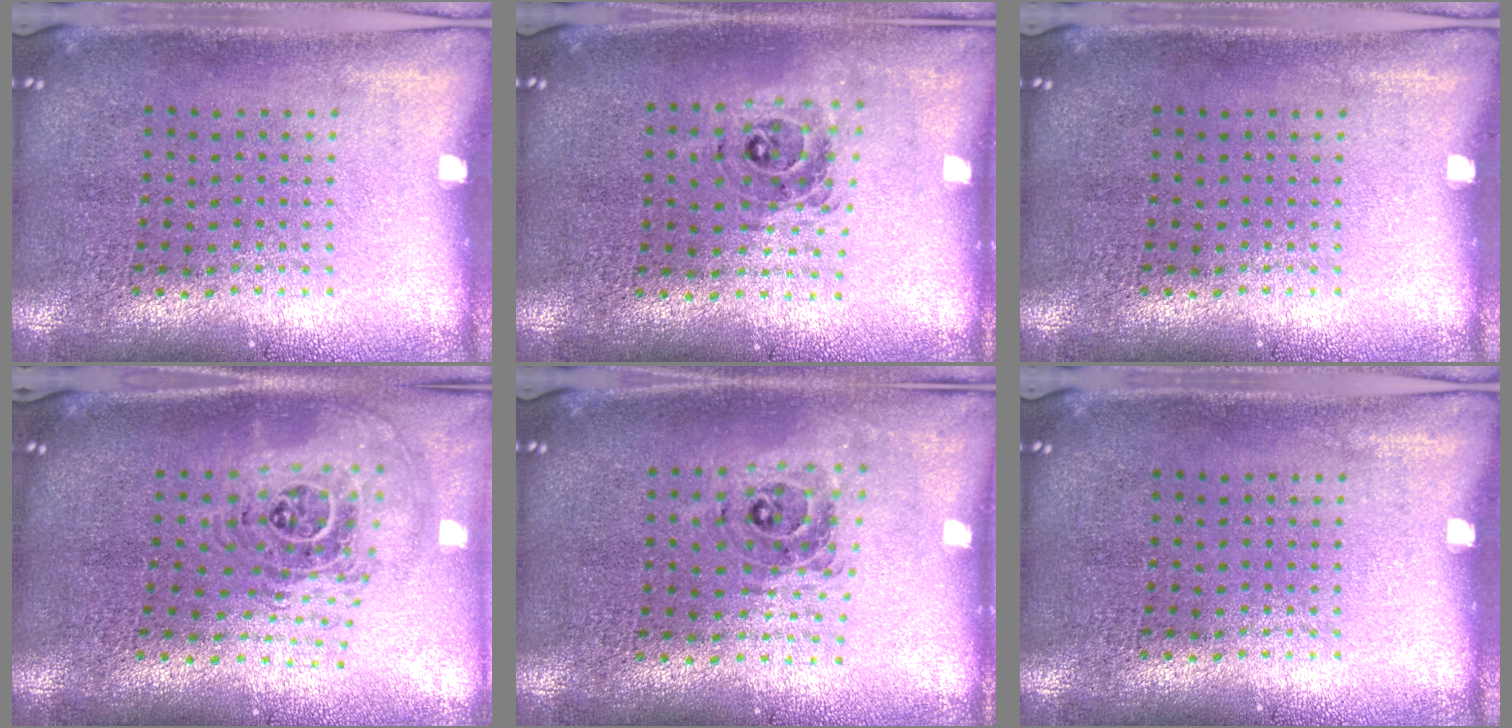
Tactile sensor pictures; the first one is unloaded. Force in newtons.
{"total": 0.8, "press": 0.8, "slide": 0.1}
{"total": 0.0}
{"total": 1.6, "press": 1.4, "slide": 0.8}
{"total": 0.6, "press": 0.6, "slide": 0.2}
{"total": 0.0}